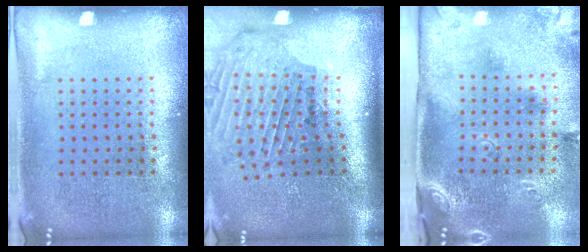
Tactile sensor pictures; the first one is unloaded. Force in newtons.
{"total": 2.0, "press": 1.7, "slide": 1.1}
{"total": 2.9, "press": 1.9, "slide": 2.2}